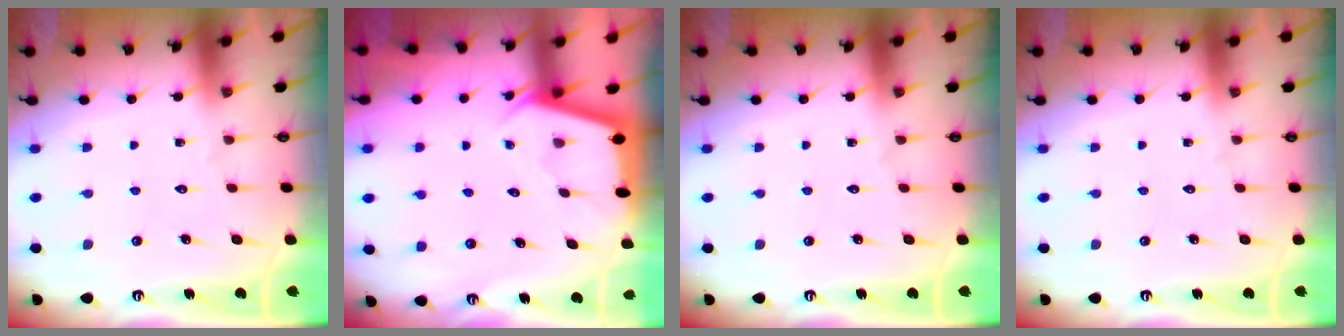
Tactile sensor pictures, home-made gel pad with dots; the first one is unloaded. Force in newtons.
{"total": 2.4, "press": 2.4, "slide": 0.2}
{"total": 0.0}
{"total": 0.0}